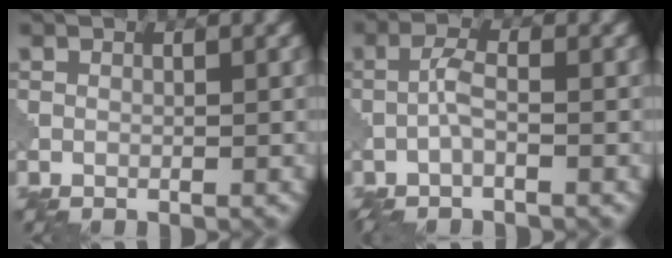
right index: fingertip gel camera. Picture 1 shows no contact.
{"total": 2.4, "force": [-1.0, 0.6, 2.1], "torque": [-0.051, 0.005, -0.028]}